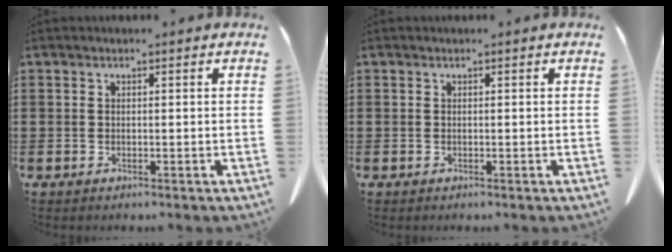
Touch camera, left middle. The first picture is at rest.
{"total": 0.0}